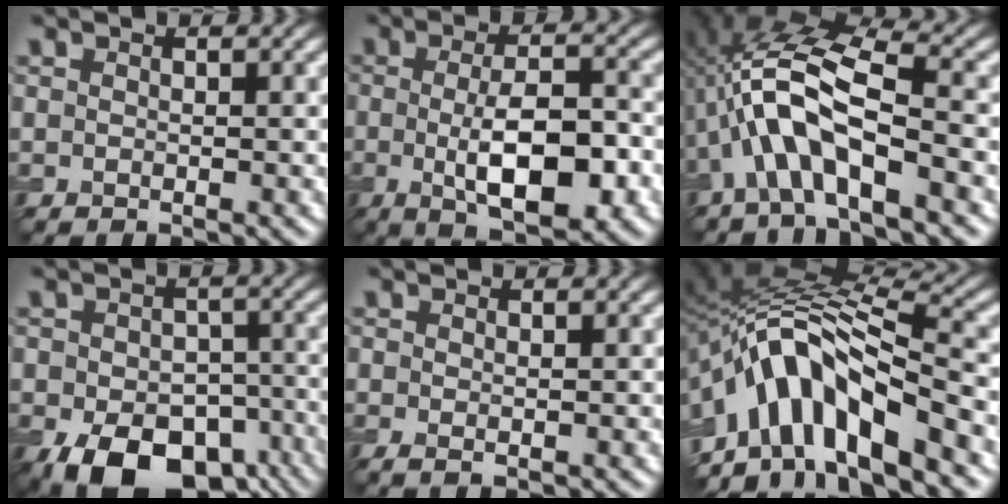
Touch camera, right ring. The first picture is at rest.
{"total": 7.6, "force": [-1.5, 2.4, 7.0], "torque": [-0.113, -0.008, -0.027]}
{"total": 8.0, "force": [-2.3, 2.6, 7.2], "torque": [-0.150, 0.019, -0.046]}
{"total": 11.6, "force": [-5.8, 6.9, 7.3], "torque": [-0.112, -0.043, -0.080]}
{"total": 0.7, "force": [-0.1, 0.2, 0.6], "torque": [-0.012, -0.002, -0.002]}
{"total": 10.5, "force": [-5.5, 4.0, 8.0], "torque": [-0.122, 0.023, -0.107]}